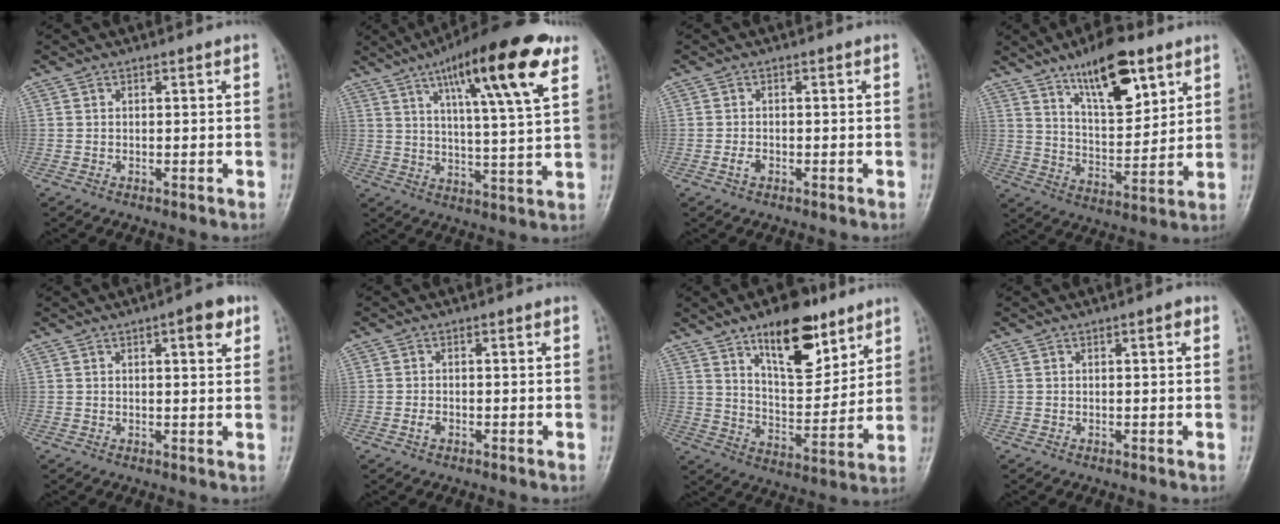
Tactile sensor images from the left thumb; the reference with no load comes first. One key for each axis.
{"total": 19.1, "fx": 9.6, "fy": 3.4, "fz": 16.1, "tx": -0.234, "ty": -0.025, "tz": 0.145}
{"total": 1.7, "fx": -0.7, "fy": 1.0, "fz": 1.1, "tx": -0.022, "ty": 0.006, "tz": -0.015}
{"total": 14.9, "fx": 8.7, "fy": 5.8, "fz": 10.6, "tx": -0.138, "ty": -0.049, "tz": 0.148}
{"total": 4.9, "fx": 2.3, "fy": 1.5, "fz": 4.0, "tx": -0.044, "ty": -0.005, "tz": 0.027}
{"total": 1.3, "fx": -0.6, "fy": 0.8, "fz": 0.8, "tx": -0.017, "ty": 0.004, "tz": -0.012}
{"total": 15.7, "fx": 9.6, "fy": 6.9, "fz": 10.3, "tx": -0.120, "ty": -0.058, "tz": 0.158}
{"total": 1.4, "fx": 0.5, "fy": 0.4, "fz": 1.2, "tx": -0.016, "ty": 0.002, "tz": 0.005}